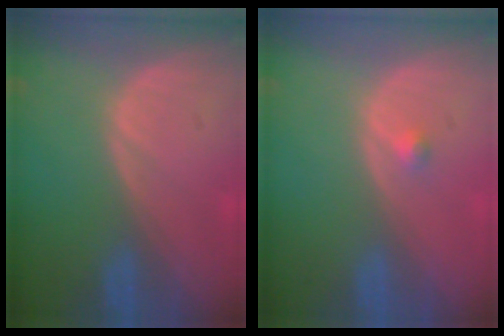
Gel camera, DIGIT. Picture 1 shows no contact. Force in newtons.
{"total": 1.1, "press": 0.9, "slide": 0.5}